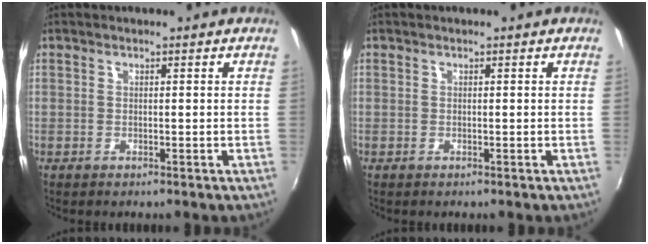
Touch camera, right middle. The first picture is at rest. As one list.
[{"total": 0.0}]